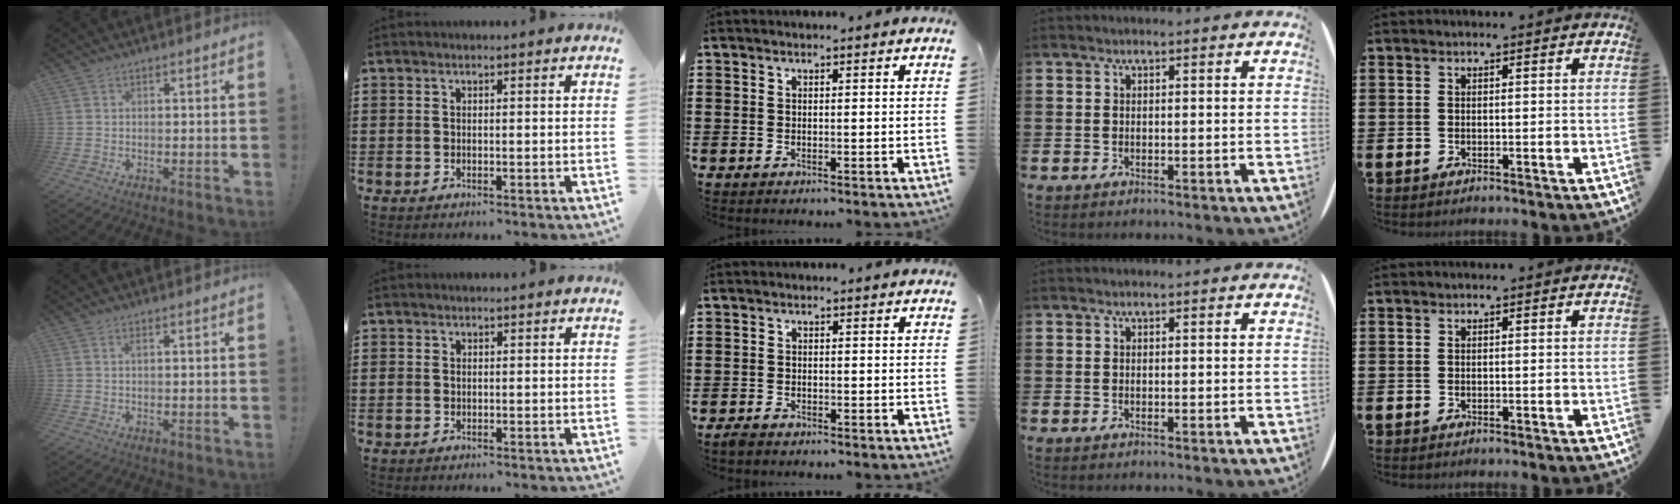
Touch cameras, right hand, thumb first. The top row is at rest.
{"thumb": {"total": 1.1, "force": [0.2, 0.1, 1.0], "torque": [-0.021, 0.001, 0.003]}, "index": {"total": 0.7, "force": [0.0, 0.6, 0.4], "torque": [-0.009, 0.004, -0.002]}, "middle": {"total": 1.0, "force": [-0.9, 0.3, 0.4], "torque": [-0.017, -0.006, -0.019]}}